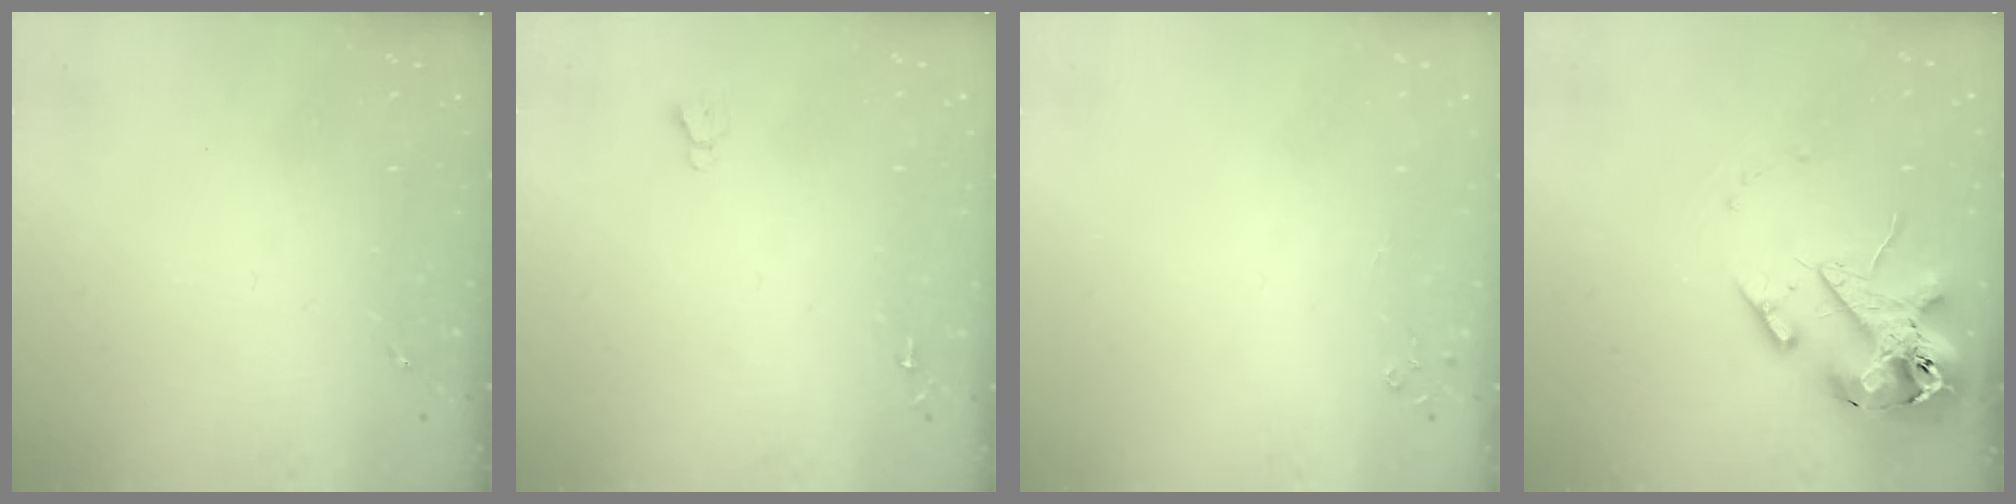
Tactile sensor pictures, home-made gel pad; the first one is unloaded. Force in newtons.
{"total": 2.7, "press": 2.7, "slide": 0.0}
{"total": 2.8, "press": 2.8, "slide": 0.3}
{"total": 15.6, "press": 15.4, "slide": 2.4}